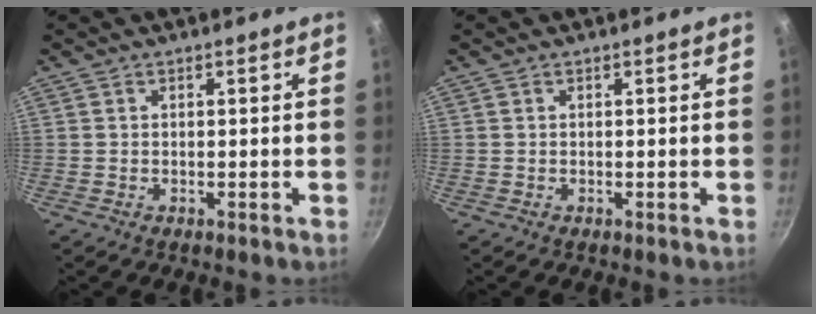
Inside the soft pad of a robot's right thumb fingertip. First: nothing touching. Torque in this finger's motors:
{"motor_torque": [-0.07, 0.04, 0.00, 0.00, 0.00]}